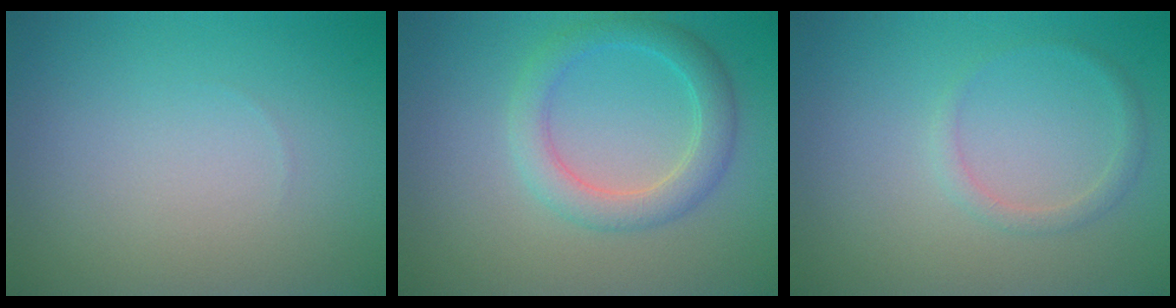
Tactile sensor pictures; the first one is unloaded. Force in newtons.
{"total": 3.5, "press": 3.5, "slide": 0.2}
{"total": 1.3, "press": 1.3, "slide": 0.1}